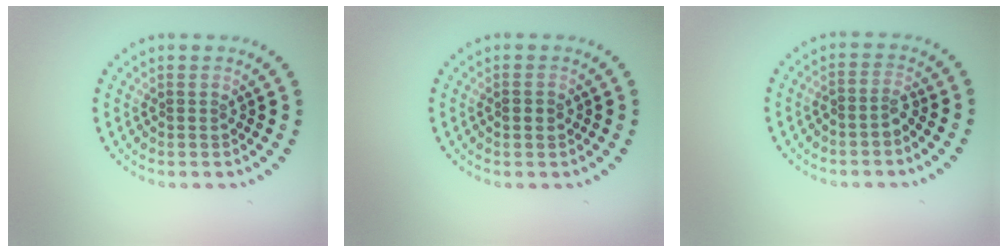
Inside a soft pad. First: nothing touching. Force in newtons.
{"total": 1.4, "press": 1.4, "slide": 0.1}
{"total": 1.4, "press": 1.1, "slide": 0.9}